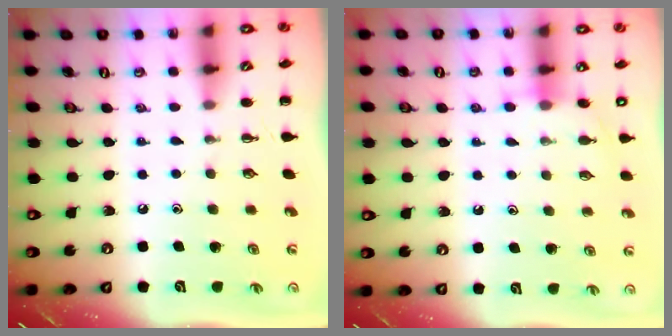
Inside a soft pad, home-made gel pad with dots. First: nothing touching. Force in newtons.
{"total": 6.9, "press": 6.7, "slide": 1.4}